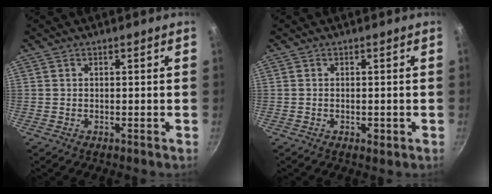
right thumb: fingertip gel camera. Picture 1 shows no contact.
{"total": 1.6, "force": [-0.5, 0.9, 1.3], "torque": [-0.020, -0.001, -0.008]}